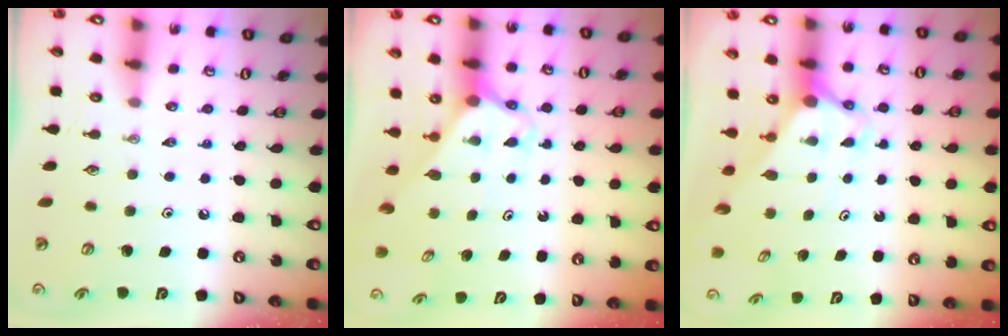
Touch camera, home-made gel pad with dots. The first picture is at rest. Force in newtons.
{"total": 2.4, "press": 2.4, "slide": 0.1}
{"total": 2.7, "press": 2.7, "slide": 0.0}